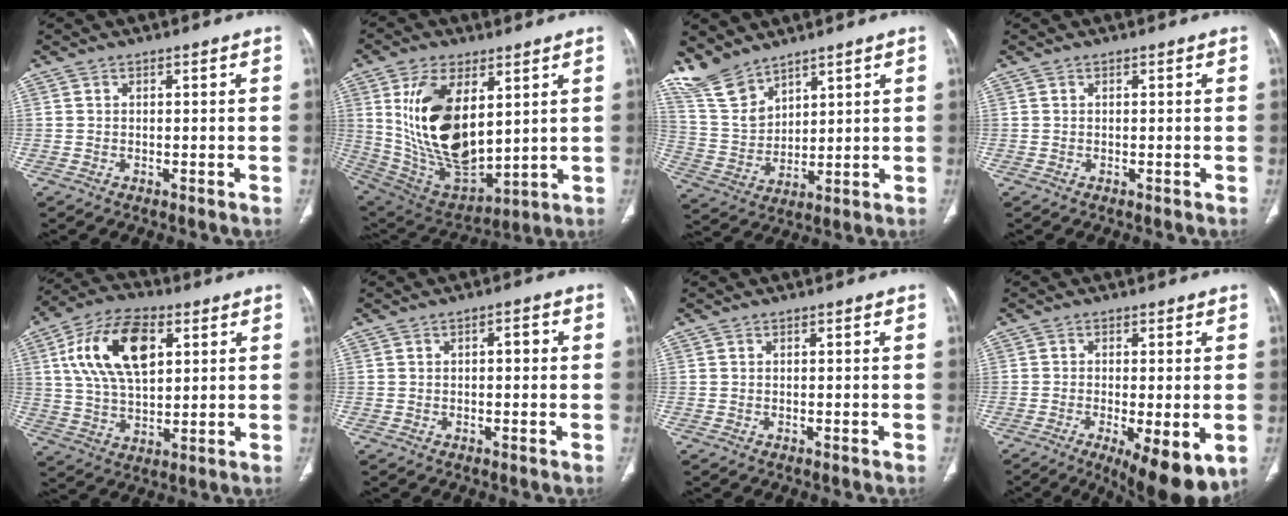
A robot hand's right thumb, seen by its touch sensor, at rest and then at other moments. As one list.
[{"total": 20.8, "force": [5.2, 11.0, 16.8], "torque": [-0.296, -0.030, 0.118]}, {"total": 9.5, "force": [8.1, 4.1, 2.9], "torque": [-0.055, -0.037, 0.184]}, {"total": 0.0}, {"total": 16.6, "force": [5.2, 9.0, 12.9], "torque": [-0.225, 0.001, 0.095]}, {"total": 2.6, "force": [0.3, 1.2, 2.3], "torque": [-0.030, 0.008, 0.001]}, {"total": 0.0}, {"total": 12.1, "force": [-4.6, 3.9, 10.5], "torque": [-0.147, -0.014, -0.061]}]